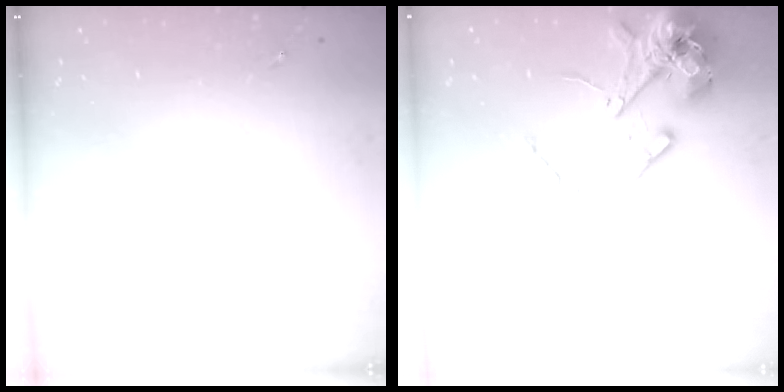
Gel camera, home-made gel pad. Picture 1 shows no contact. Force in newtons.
{"total": 14.9, "press": 14.7, "slide": 2.3}